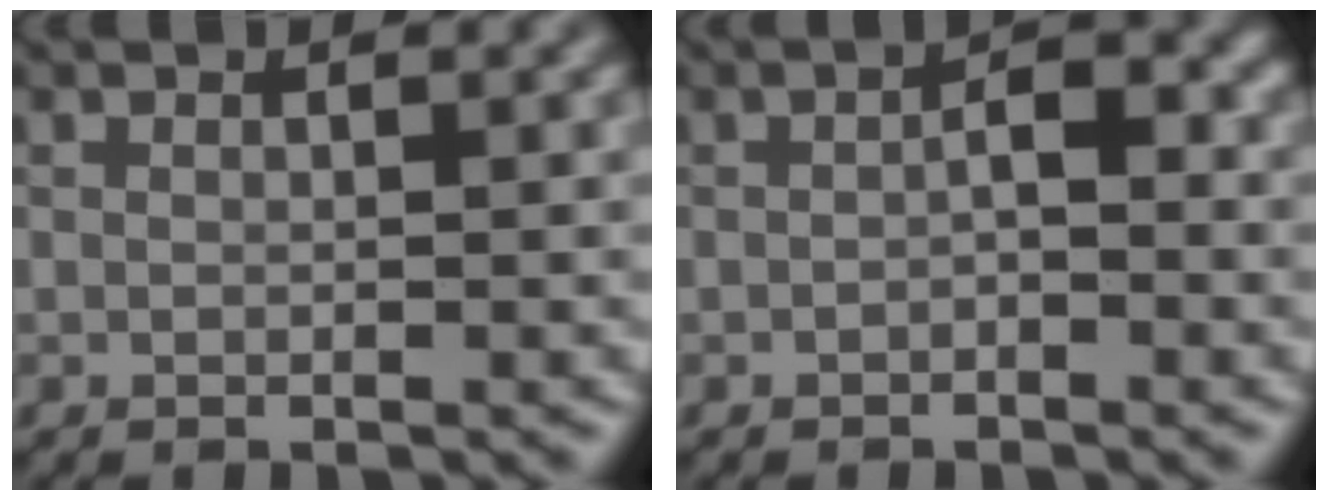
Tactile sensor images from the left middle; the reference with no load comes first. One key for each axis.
{"total": 2.0, "fx": -0.5, "fy": 0.8, "fz": 1.8, "tx": -0.031, "ty": 0.008, "tz": -0.013}